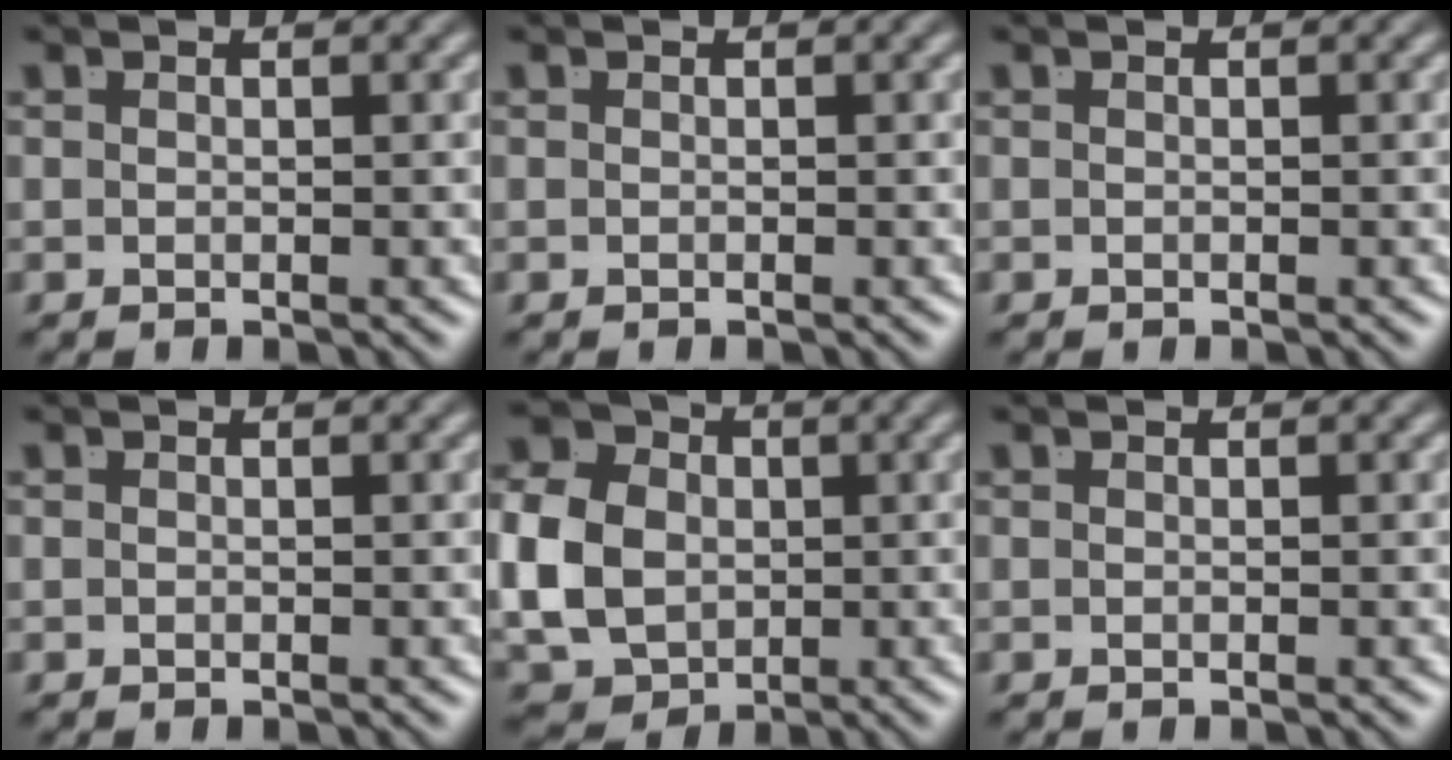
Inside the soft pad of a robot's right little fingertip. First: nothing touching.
{"total": 0.0}
{"total": 0.0}
{"total": 0.0}
{"total": 10.8, "force": [-0.8, 9.5, 4.9], "torque": [-0.118, -0.045, -0.004]}
{"total": 0.0}